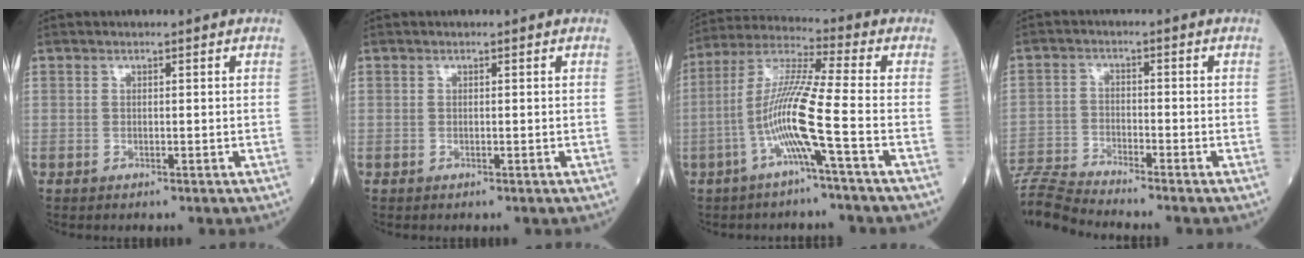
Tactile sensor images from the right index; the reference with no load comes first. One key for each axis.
{"total": 0.0}
{"total": 10.7, "fx": -3.8, "fy": -1.3, "fz": 10.0, "tx": -0.203, "ty": 0.006, "tz": -0.081}
{"total": 8.3, "fx": -8.0, "fy": -1.9, "fz": 1.3, "tx": -0.030, "ty": -0.012, "tz": -0.156}